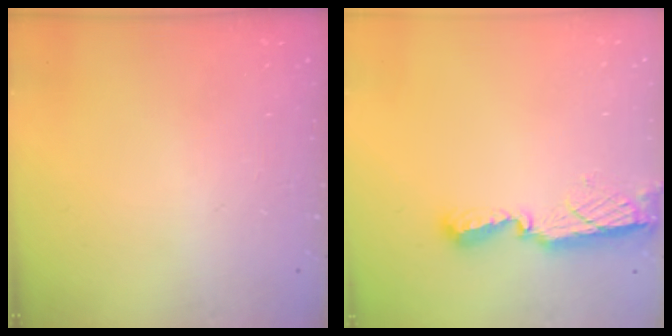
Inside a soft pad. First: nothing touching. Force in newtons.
{"total": 7.6, "press": 7.6, "slide": 0.2}